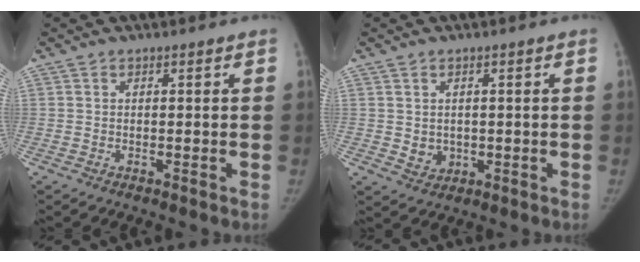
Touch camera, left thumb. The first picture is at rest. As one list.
[{"total": 3.1, "force": [0.1, 2.8, 1.4], "torque": [-0.013, -0.003, 0.012]}]